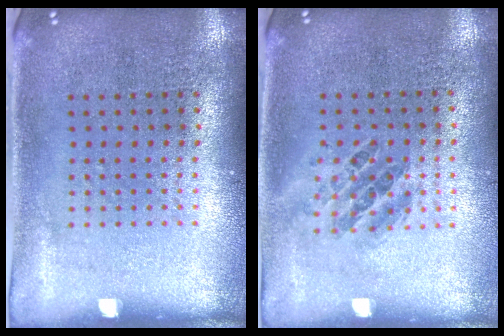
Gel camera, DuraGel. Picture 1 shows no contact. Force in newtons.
{"total": 1.0, "press": 0.9, "slide": 0.5}